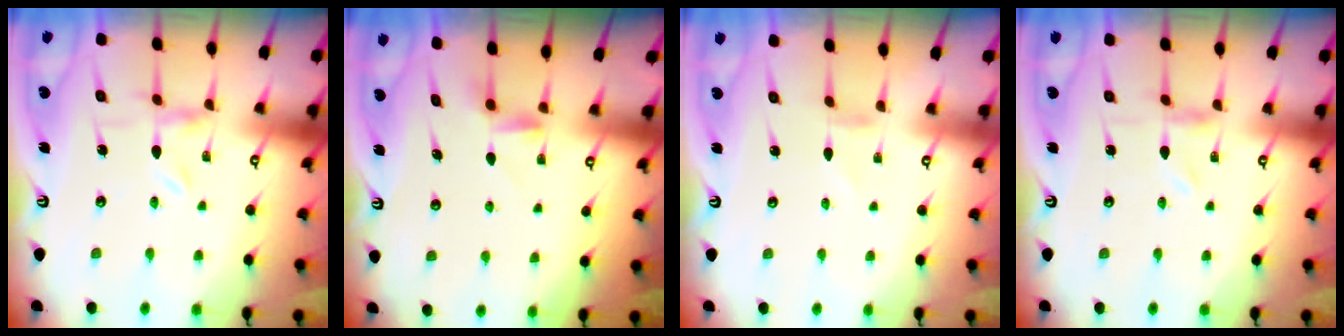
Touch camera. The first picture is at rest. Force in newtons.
{"total": 4.0, "press": 3.9, "slide": 0.5}
{"total": 0.0}
{"total": 0.0}